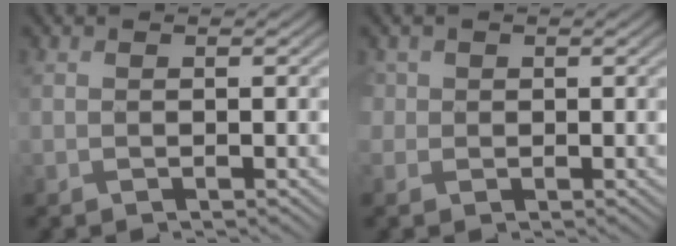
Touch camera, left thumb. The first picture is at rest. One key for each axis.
{"total": 1.1, "fx": 0.2, "fy": 1.0, "fz": -0.5, "tx": 0.008, "ty": -0.001, "tz": 0.011}